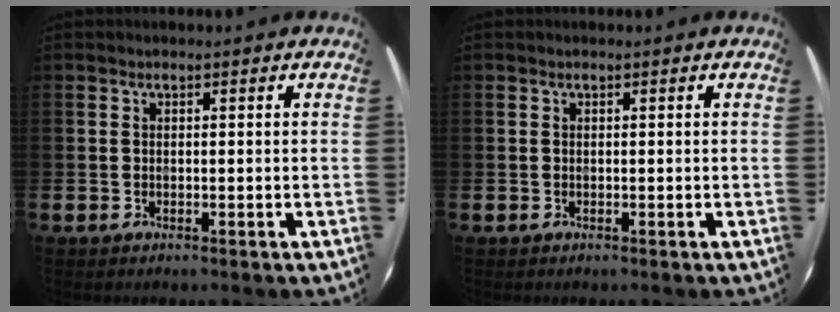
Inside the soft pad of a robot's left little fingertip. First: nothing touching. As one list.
[{"total": 0.0}]